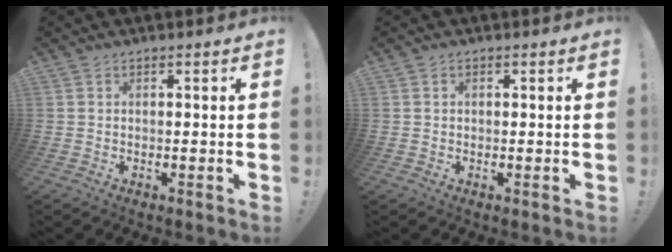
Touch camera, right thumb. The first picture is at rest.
{"total": 0.6, "force": [0.1, 0.6, 0.1], "torque": [-0.008, 0.005, 0.003]}